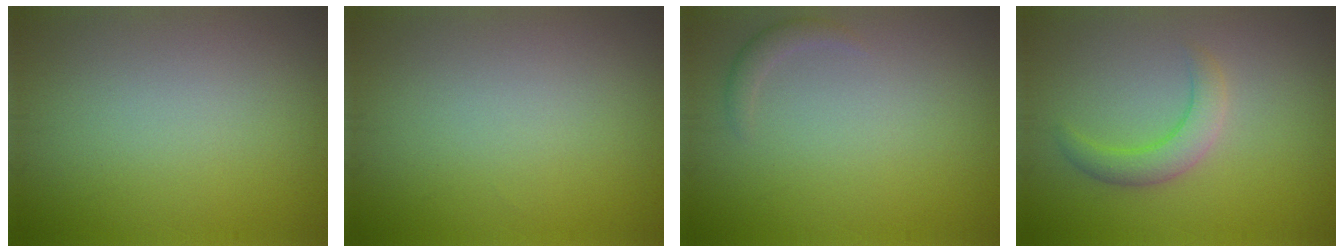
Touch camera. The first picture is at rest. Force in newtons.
{"total": 0.0}
{"total": 1.1, "press": 1.1, "slide": 0.0}
{"total": 2.7, "press": 2.7, "slide": 0.2}